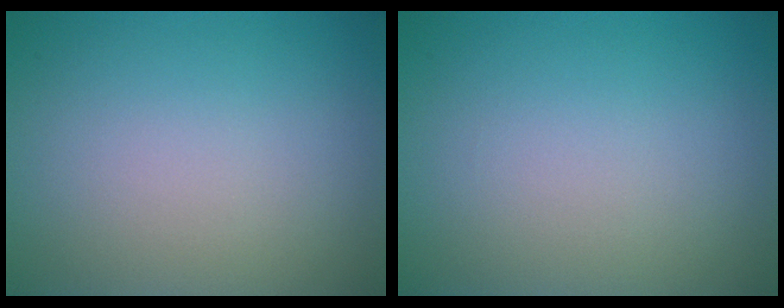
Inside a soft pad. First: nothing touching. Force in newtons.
{"total": 0.0}